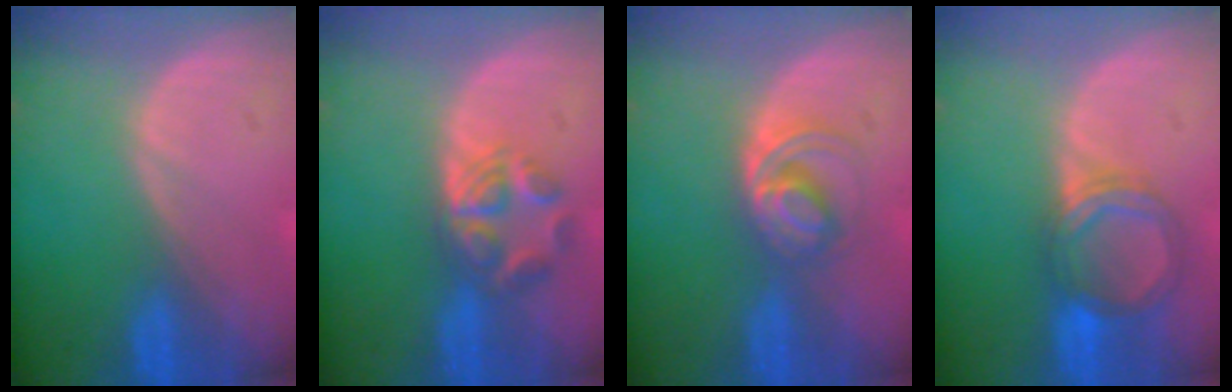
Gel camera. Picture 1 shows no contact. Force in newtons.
{"total": 6.1, "press": 5.3, "slide": 3.0}
{"total": 5.1, "press": 5.0, "slide": 1.3}
{"total": 5.5, "press": 5.5, "slide": 0.5}